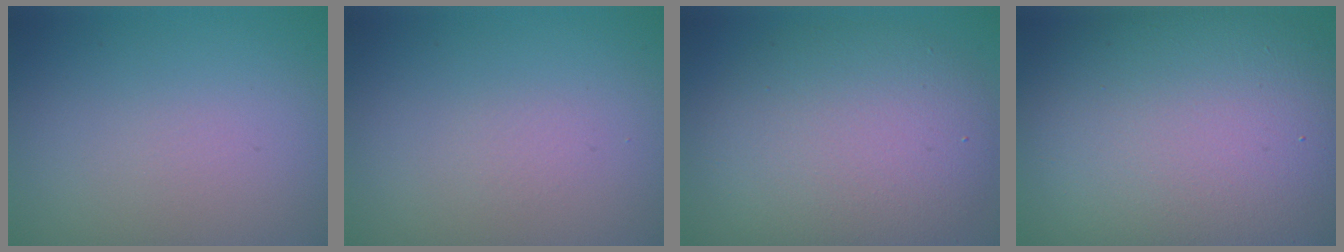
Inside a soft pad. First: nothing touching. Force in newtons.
{"total": 0.5, "press": 0.5, "slide": 0.1}
{"total": 7.9, "press": 7.9, "slide": 0.8}
{"total": 16.0, "press": 16.0, "slide": 1.3}